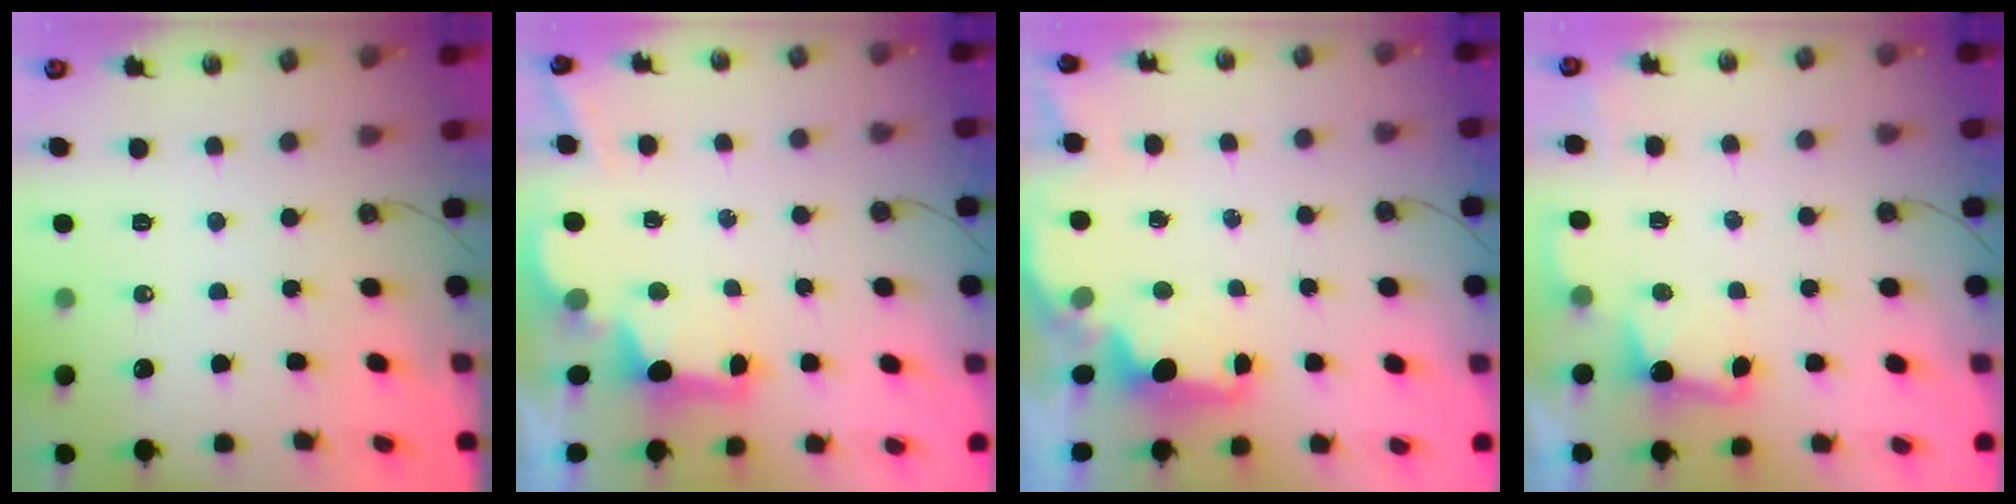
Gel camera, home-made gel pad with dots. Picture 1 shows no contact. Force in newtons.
{"total": 2.5, "press": 2.4, "slide": 0.7}
{"total": 1.8, "press": 1.7, "slide": 0.6}
{"total": 2.4, "press": 2.2, "slide": 1.0}